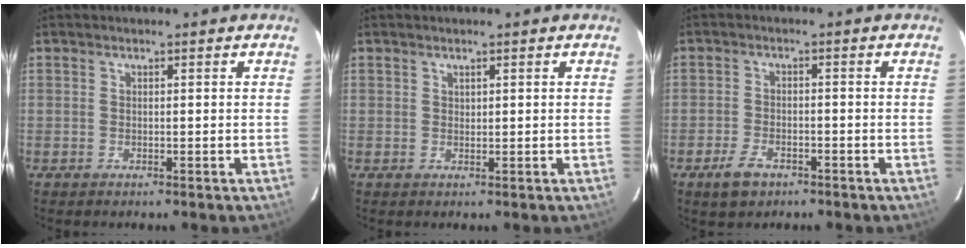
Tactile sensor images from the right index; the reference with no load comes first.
{"total": 0.7, "force": [0.5, 0.4, 0.1], "torque": [-0.002, 0.002, 0.010]}
{"total": 4.9, "force": [-3.2, 2.6, 2.7], "torque": [-0.069, -0.003, -0.056]}